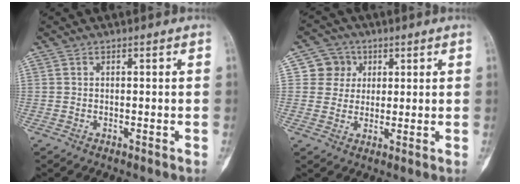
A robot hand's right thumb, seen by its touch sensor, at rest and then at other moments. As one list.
[{"total": 5.7, "force": [1.7, 5.4, 0.7], "torque": [0.019, 0.002, 0.024]}]